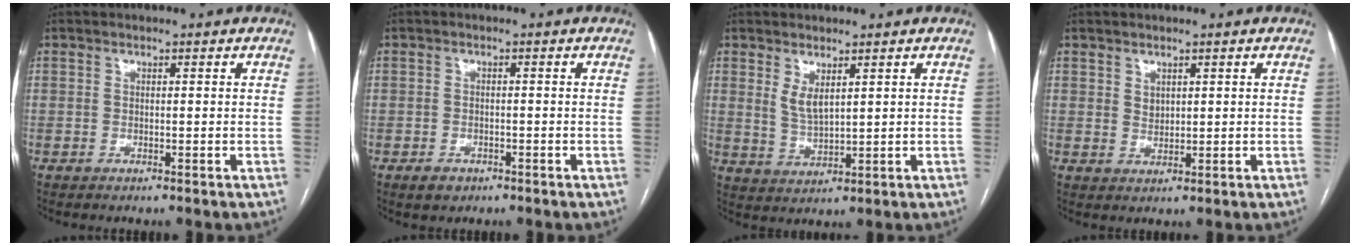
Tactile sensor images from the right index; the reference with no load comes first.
{"total": 2.4, "force": [-1.4, 1.6, 1.1], "torque": [-0.018, 0.001, -0.013]}
{"total": 3.6, "force": [1.9, 1.2, 2.8], "torque": [-0.059, -0.010, 0.047]}
{"total": 1.7, "force": [0.9, 1.2, 0.8], "torque": [-0.013, -0.005, 0.022]}